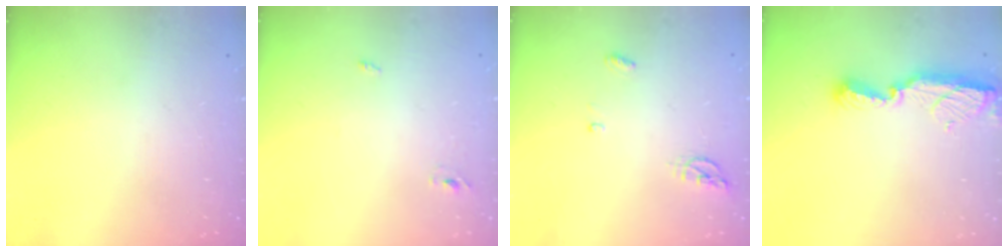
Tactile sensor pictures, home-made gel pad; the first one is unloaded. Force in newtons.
{"total": 2.3, "press": 2.1, "slide": 1.0}
{"total": 4.5, "press": 4.3, "slide": 1.2}
{"total": 9.0, "press": 9.0, "slide": 0.8}